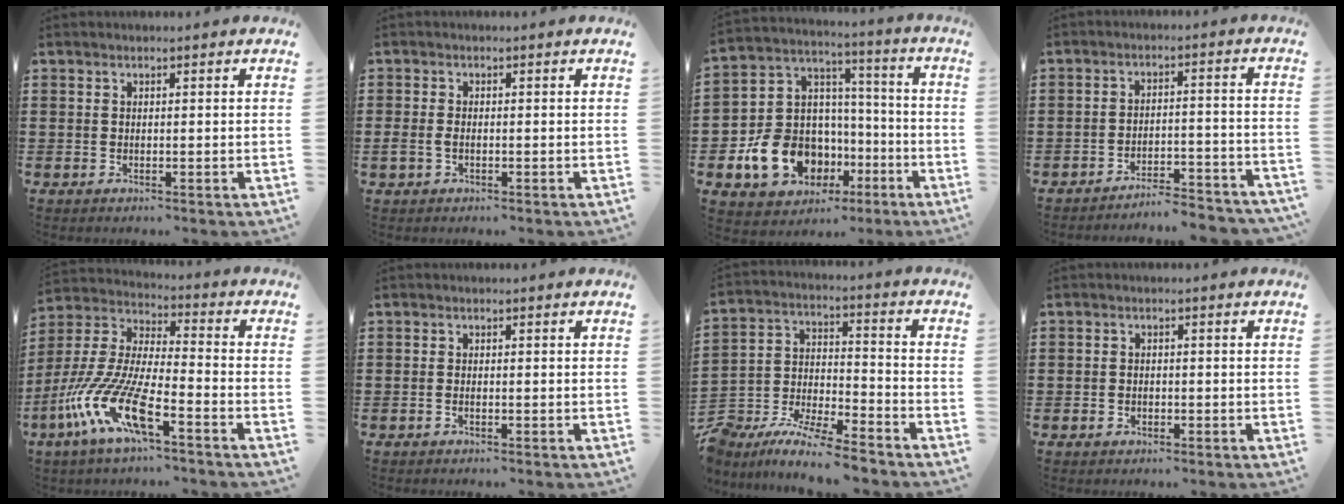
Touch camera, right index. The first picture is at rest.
{"total": 1.6, "force": [-0.6, 1.0, 1.2], "torque": [-0.031, -0.003, -0.013]}
{"total": 13.3, "force": [-5.8, 10.3, 6.1], "torque": [-0.153, 0.029, -0.094]}
{"total": 4.5, "force": [-4.4, -0.1, 0.8], "torque": [-0.019, -0.004, -0.091]}
{"total": 13.2, "force": [-8.2, 2.7, 10.0], "torque": [-0.241, -0.014, -0.168]}
{"total": 0.5, "force": [-0.4, 0.0, 0.4], "torque": [-0.008, -0.005, -0.005]}
{"total": 6.7, "force": [-6.6, 0.0, 1.2], "torque": [-0.033, -0.009, -0.137]}
{"total": 0.9, "force": [-0.6, 0.6, 0.3], "torque": [-0.007, -0.002, -0.011]}